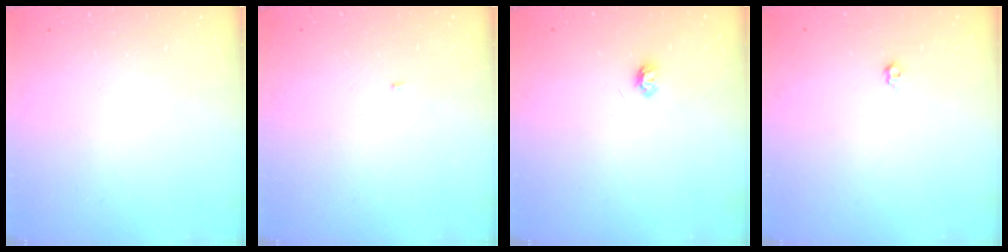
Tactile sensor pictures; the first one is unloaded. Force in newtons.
{"total": 1.8, "press": 1.8, "slide": 0.2}
{"total": 4.3, "press": 4.3, "slide": 0.5}
{"total": 4.0, "press": 3.9, "slide": 0.7}